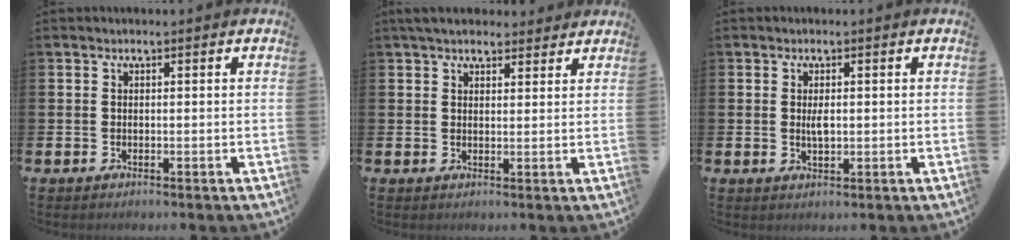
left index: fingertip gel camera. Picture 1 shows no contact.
{"total": 4.1, "force": [3.7, 1.5, 1.0], "torque": [-0.019, -0.011, 0.068]}
{"total": 1.6, "force": [0.3, 0.6, 1.5], "torque": [-0.028, 0.001, 0.003]}